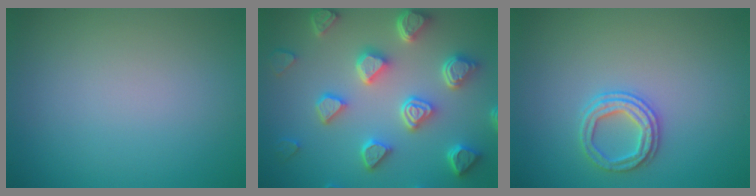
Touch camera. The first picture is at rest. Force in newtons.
{"total": 7.1, "press": 5.7, "slide": 4.2}
{"total": 2.5, "press": 2.4, "slide": 0.6}